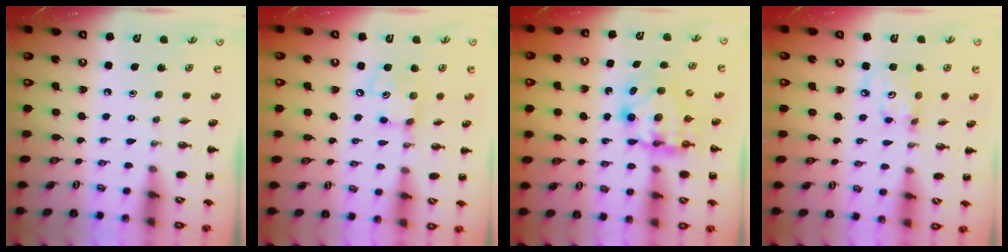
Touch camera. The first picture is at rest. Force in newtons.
{"total": 7.9, "press": 7.8, "slide": 1.1}
{"total": 9.9, "press": 9.8, "slide": 1.4}
{"total": 5.8, "press": 5.7, "slide": 0.9}